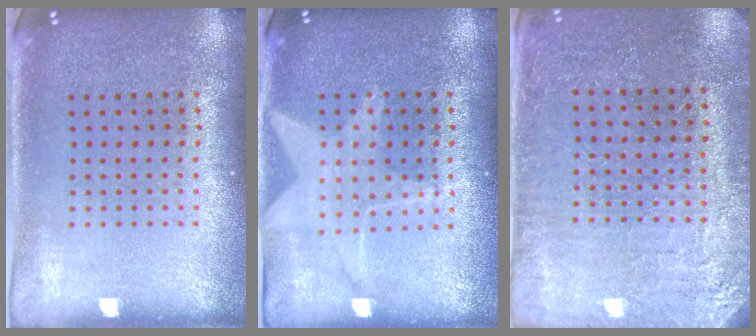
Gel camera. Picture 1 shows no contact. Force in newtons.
{"total": 1.4, "press": 1.4, "slide": 0.2}
{"total": 2.8, "press": 2.8, "slide": 0.3}